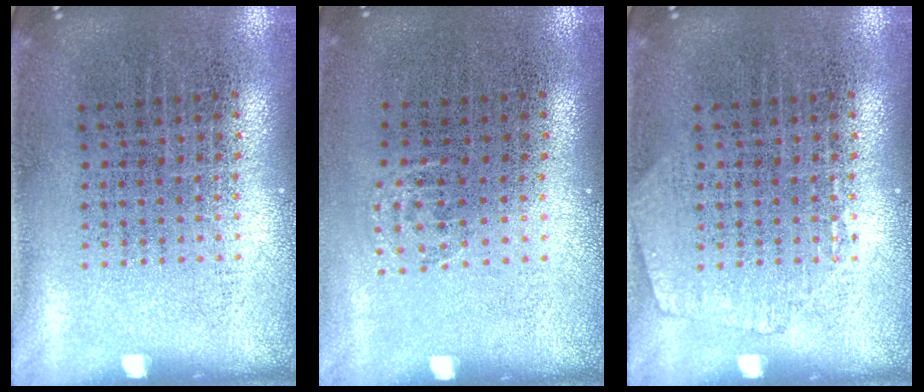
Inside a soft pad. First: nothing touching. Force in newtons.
{"total": 0.6, "press": 0.5, "slide": 0.3}
{"total": 1.0, "press": 1.0, "slide": 0.1}